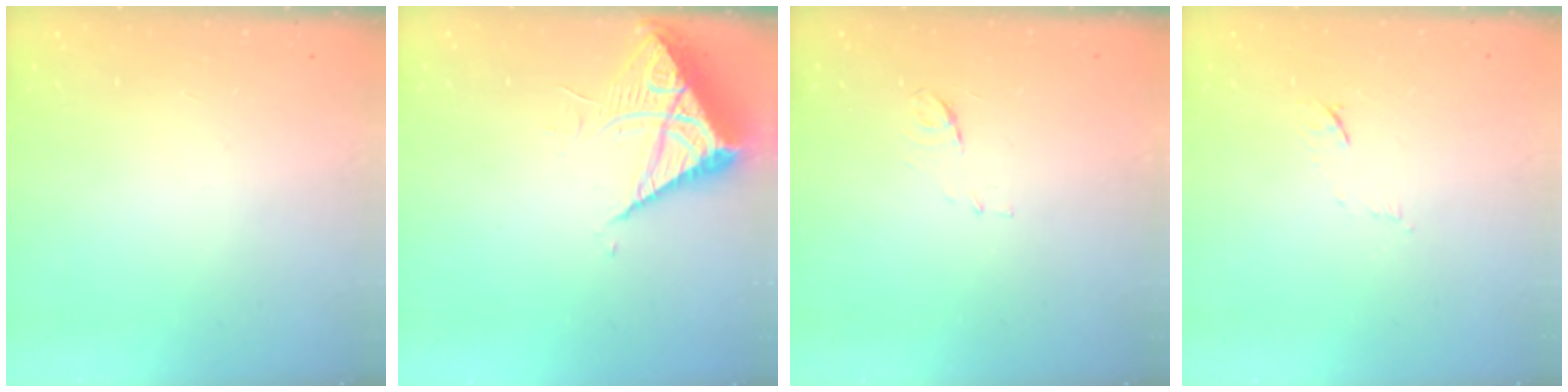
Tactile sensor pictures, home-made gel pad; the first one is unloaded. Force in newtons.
{"total": 7.8, "press": 7.8, "slide": 0.8}
{"total": 6.2, "press": 6.2, "slide": 0.5}
{"total": 6.2, "press": 6.2, "slide": 0.9}